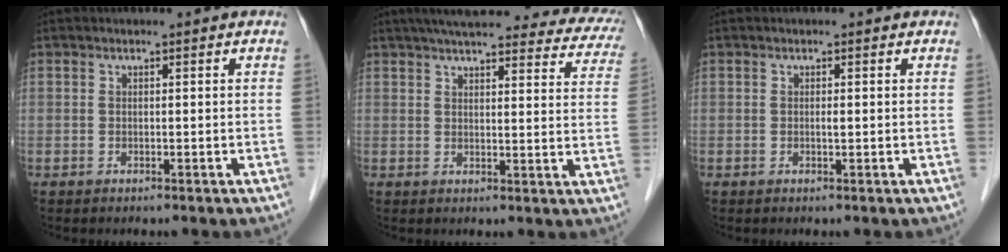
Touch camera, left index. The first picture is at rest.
{"total": 25.0, "force": [21.4, 5.3, 11.8], "torque": [-0.158, 0.003, 0.241]}
{"total": 0.5, "force": [-0.3, 0.0, 0.4], "torque": [-0.011, -0.004, -0.005]}